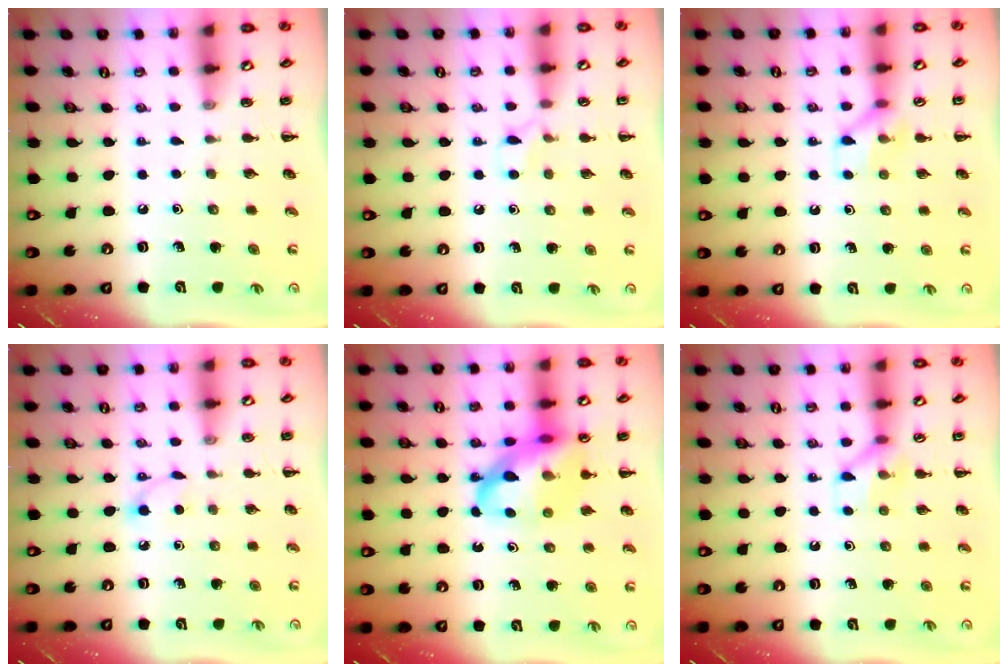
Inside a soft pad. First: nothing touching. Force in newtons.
{"total": 4.8, "press": 4.6, "slide": 1.2}
{"total": 8.4, "press": 8.3, "slide": 0.5}
{"total": 2.8, "press": 2.7, "slide": 0.9}
{"total": 15.9, "press": 15.4, "slide": 3.8}
{"total": 8.4, "press": 8.3, "slide": 0.5}